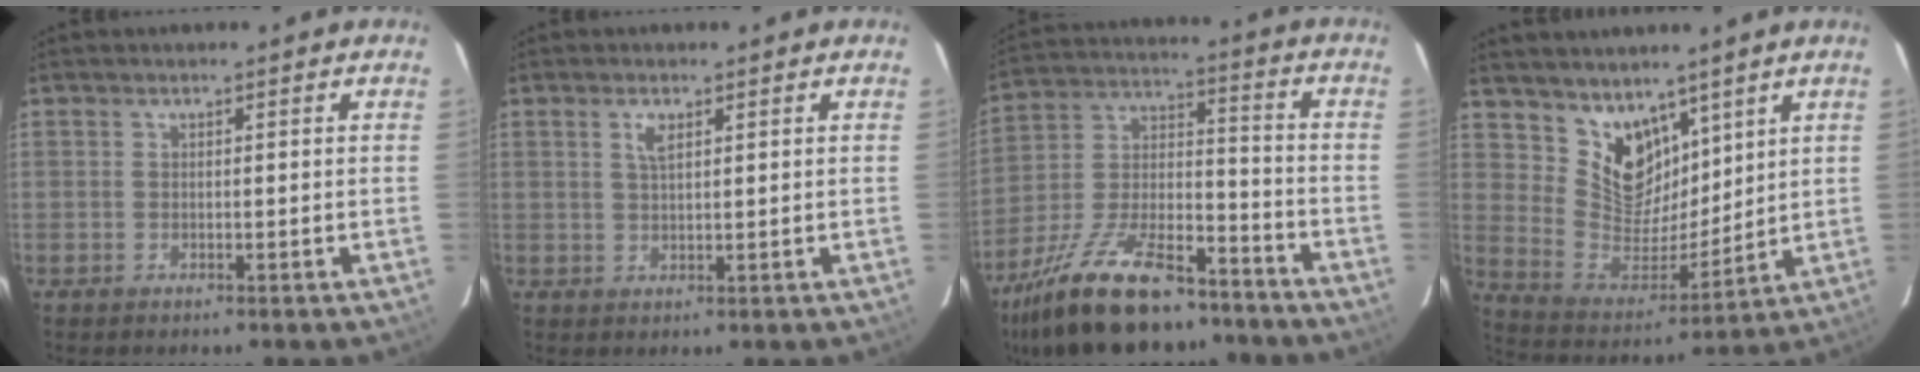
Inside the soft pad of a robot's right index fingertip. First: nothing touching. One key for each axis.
{"total": 2.3, "fx": 1.1, "fy": 0.9, "fz": 1.8, "tx": -0.035, "ty": 0.002, "tz": 0.021}
{"total": 23.9, "fx": -17.5, "fy": 9.3, "fz": 13.3, "tx": -0.263, "ty": -0.002, "tz": -0.282}
{"total": 12.2, "fx": 8.3, "fy": 7.6, "fz": 4.9, "tx": -0.091, "ty": -0.004, "tz": 0.172}